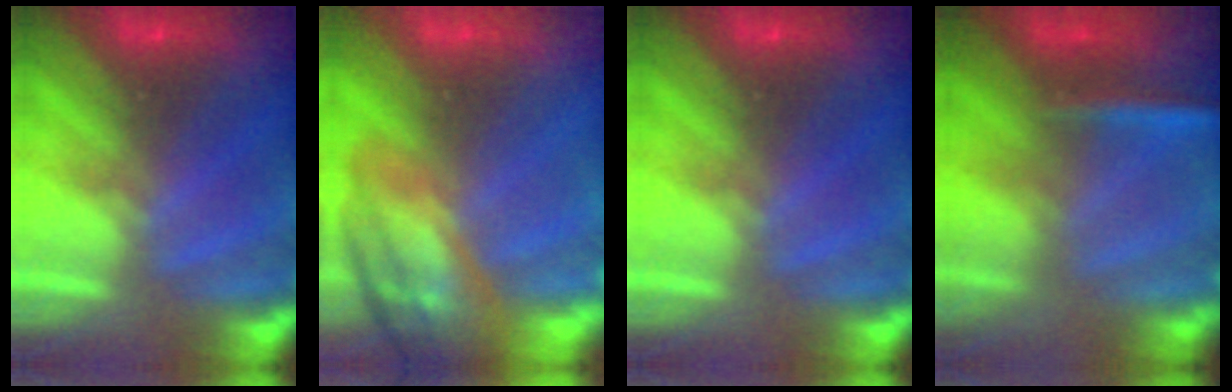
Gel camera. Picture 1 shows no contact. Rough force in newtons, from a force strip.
{"total": 5.9}
{"total": 0.0}
{"total": 2.9}